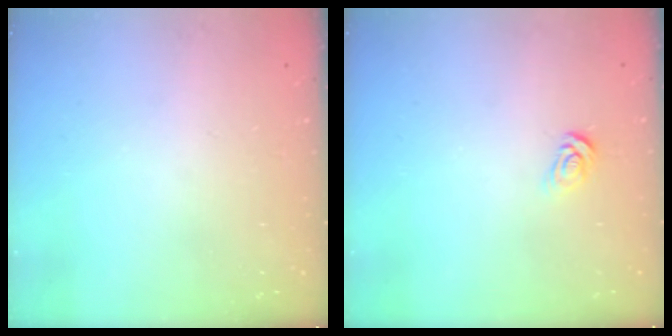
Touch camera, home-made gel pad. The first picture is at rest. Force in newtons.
{"total": 4.3, "press": 4.2, "slide": 0.4}